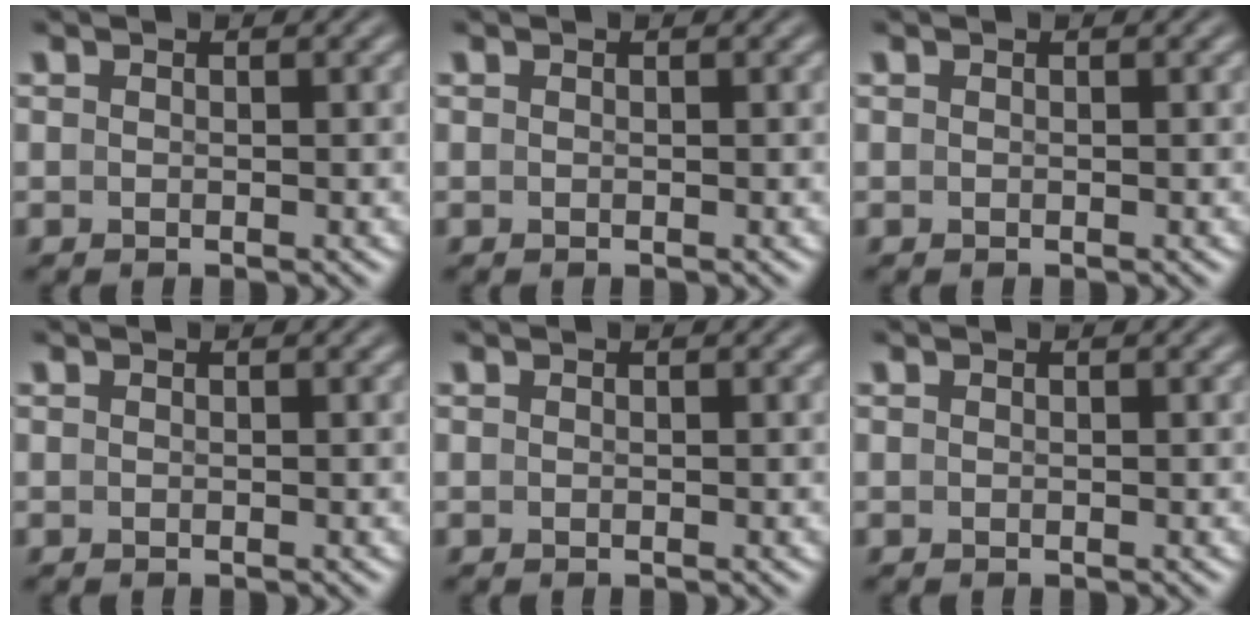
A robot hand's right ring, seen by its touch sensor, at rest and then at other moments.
{"total": 1.3, "force": [-0.3, -1.2, -0.4], "torque": [0.016, -0.013, 0.005]}
{"total": 0.0}
{"total": 0.0}
{"total": 0.0}
{"total": 0.0}